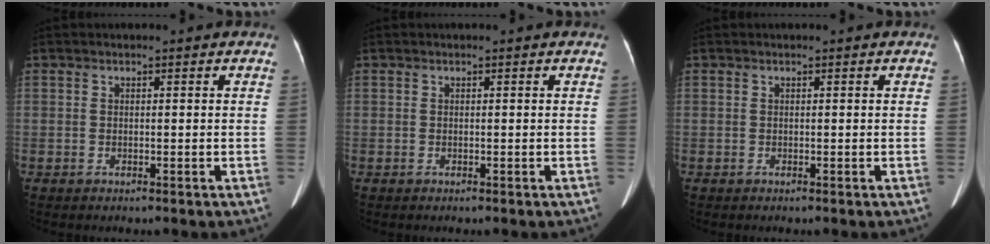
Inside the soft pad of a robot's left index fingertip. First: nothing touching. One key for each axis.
{"total": 0.0}
{"total": 0.0}